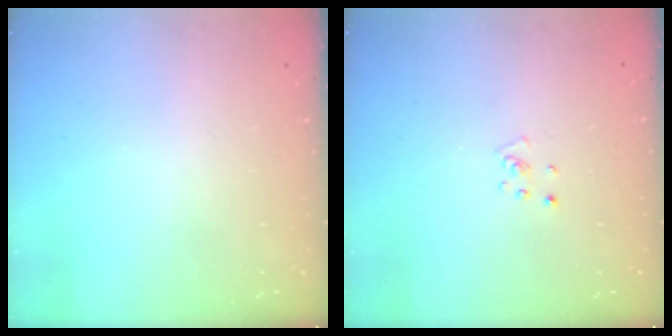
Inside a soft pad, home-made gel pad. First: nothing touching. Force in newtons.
{"total": 2.2, "press": 2.2, "slide": 0.2}